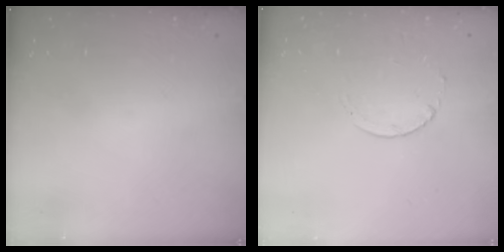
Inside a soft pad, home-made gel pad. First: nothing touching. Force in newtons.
{"total": 1.7, "press": 1.7, "slide": 0.2}